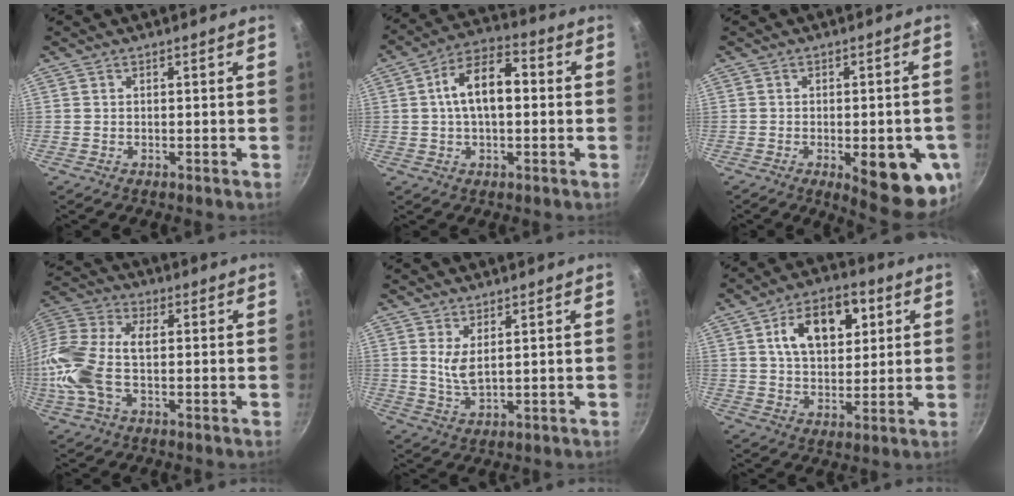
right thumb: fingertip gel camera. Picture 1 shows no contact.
{"total": 11.2, "force": [1.0, 6.0, 9.4], "torque": [-0.157, 0.029, 0.009]}
{"total": 14.4, "force": [-4.9, 5.3, 12.4], "torque": [-0.119, 0.006, -0.046]}
{"total": 16.0, "force": [-1.2, 8.7, 13.4], "torque": [-0.324, 0.024, -0.023]}
{"total": 3.9, "force": [1.4, 1.2, 3.4], "torque": [-0.069, -0.017, 0.038]}
{"total": 13.8, "force": [4.7, 8.2, 10.1], "torque": [-0.131, -0.003, 0.076]}